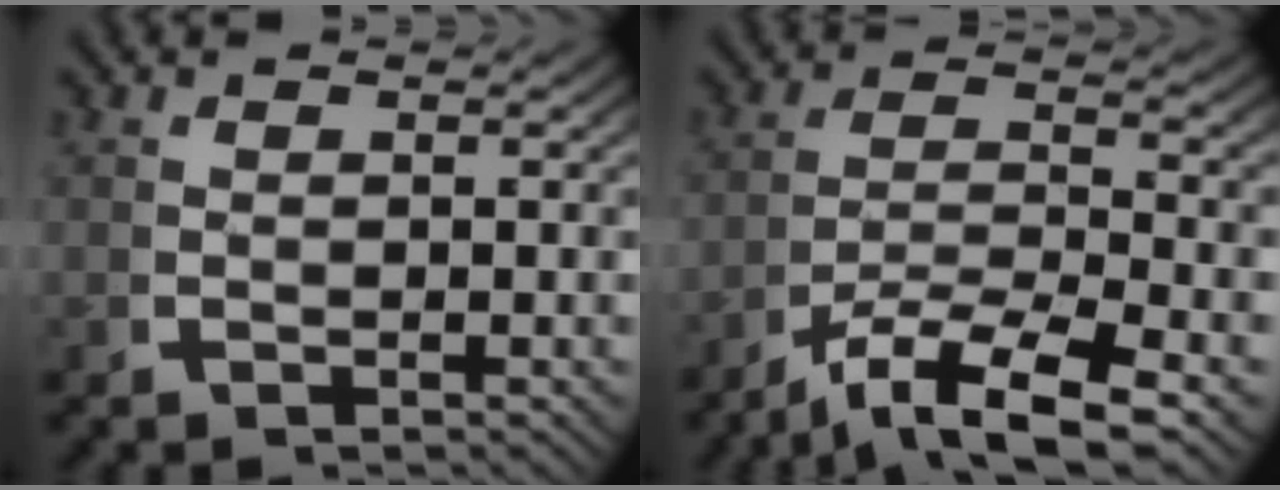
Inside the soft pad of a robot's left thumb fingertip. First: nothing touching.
{"total": 7.3, "force": [-2.1, 4.1, 5.7], "torque": [-0.113, -0.034, -0.022]}